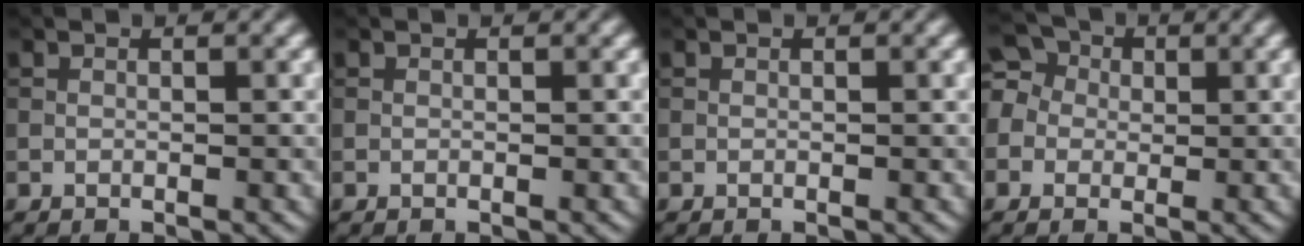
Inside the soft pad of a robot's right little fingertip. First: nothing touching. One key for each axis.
{"total": 0.0}
{"total": 0.0}
{"total": 5.2, "fx": 0.6, "fy": 4.7, "fz": 2.3, "tx": -0.047, "ty": 0.032, "tz": -0.018}